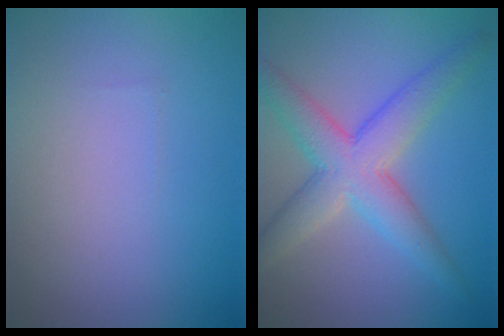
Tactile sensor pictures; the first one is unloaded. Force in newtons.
{"total": 6.2, "press": 6.2, "slide": 0.2}